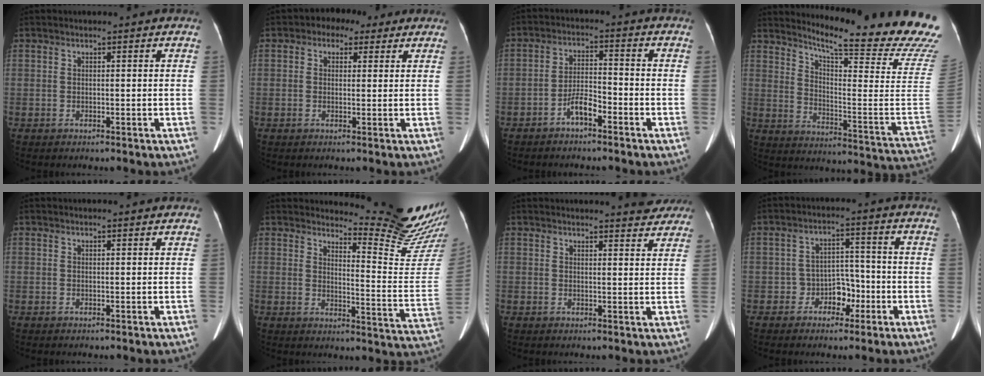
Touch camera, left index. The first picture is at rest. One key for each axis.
{"total": 4.8, "fx": 2.6, "fy": 3.3, "fz": 2.3, "tx": -0.029, "ty": 0.032, "tz": 0.035}
{"total": 4.3, "fx": -2.9, "fy": 1.2, "fz": 3.0, "tx": -0.063, "ty": 0.012, "tz": -0.052}
{"total": 26.0, "fx": 23.4, "fy": -0.3, "fz": 11.5, "tx": -0.177, "ty": -0.141, "tz": 0.284}
{"total": 0.7, "fx": 0.7, "fy": 0.1, "fz": 0.1, "tx": -0.008, "ty": 0.002, "tz": 0.006}
{"total": 14.2, "fx": 13.9, "fy": -1.8, "fz": 2.1, "tx": -0.026, "ty": -0.136, "tz": 0.158}
{"total": 5.2, "fx": 4.9, "fy": 0.9, "fz": 1.3, "tx": -0.012, "ty": -0.006, "tz": 0.044}
{"total": 4.8, "fx": -2.2, "fy": 3.6, "fz": 2.3, "tx": -0.031, "ty": 0.021, "tz": -0.035}